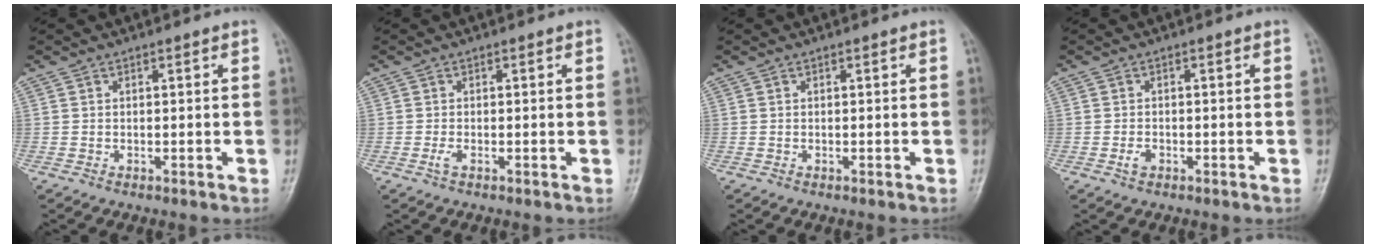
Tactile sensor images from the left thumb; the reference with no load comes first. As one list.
[{"total": 1.2, "force": [-0.5, 0.4, 1.0], "torque": [-0.025, -0.002, -0.012]}, {"total": 0.0}, {"total": 1.8, "force": [-0.8, 1.1, 1.1], "torque": [-0.019, 0.005, -0.016]}]